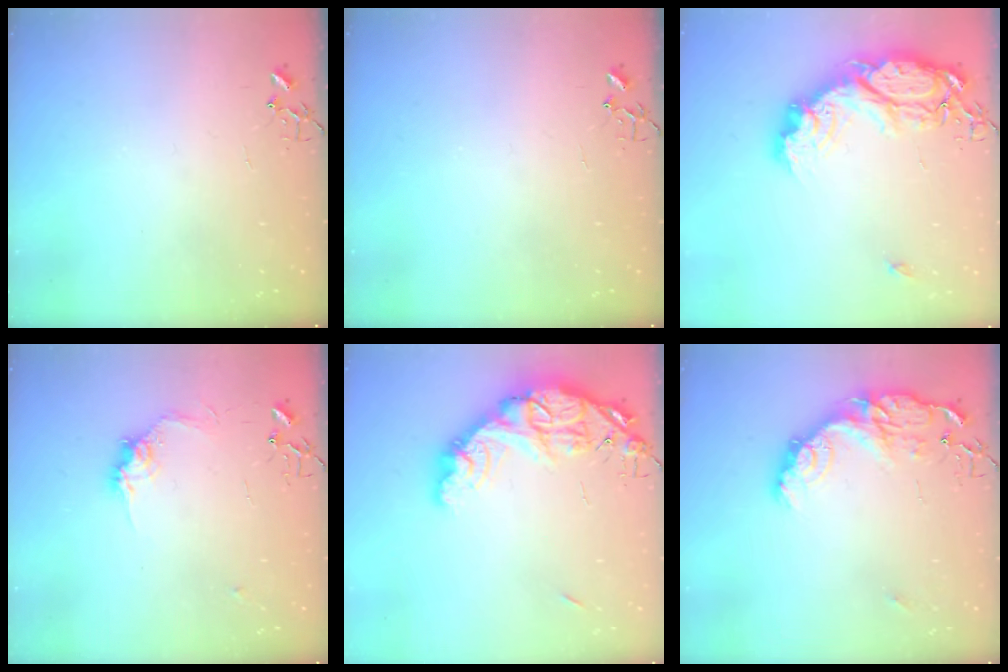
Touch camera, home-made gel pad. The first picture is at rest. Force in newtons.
{"total": 0.0}
{"total": 21.3, "press": 21.2, "slide": 1.6}
{"total": 9.4, "press": 9.4, "slide": 0.3}
{"total": 20.6, "press": 20.5, "slide": 1.7}
{"total": 15.2, "press": 15.2, "slide": 1.2}